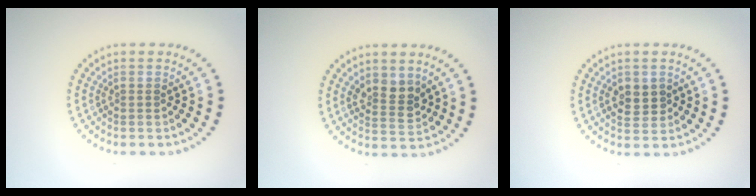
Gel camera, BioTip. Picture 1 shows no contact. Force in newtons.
{"total": 2.6, "press": 2.4, "slide": 1.0}
{"total": 2.4, "press": 2.3, "slide": 0.4}